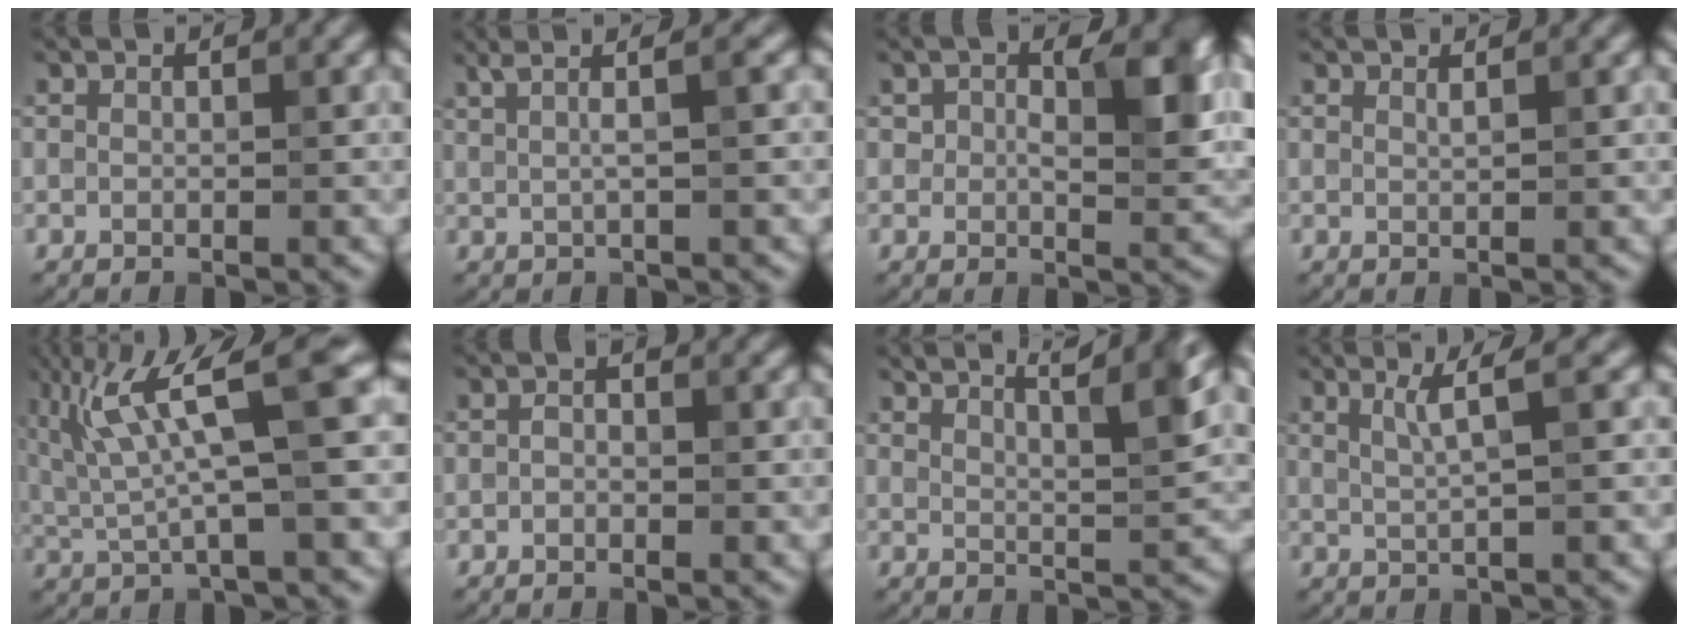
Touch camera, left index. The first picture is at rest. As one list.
[{"total": 4.3, "force": [2.2, 1.5, 3.4], "torque": [-0.038, 0.018, 0.008]}, {"total": 6.9, "force": [1.6, 4.0, 5.5], "torque": [-0.066, -0.001, 0.022]}, {"total": 0.7, "force": [0.5, 0.1, 0.4], "torque": [-0.001, -0.002, 0.009]}, {"total": 8.8, "force": [3.0, 1.4, 8.1], "torque": [-0.155, 0.015, 0.059]}, {"total": 0.8, "force": [-0.4, 0.5, 0.5], "torque": [-0.008, 0.002, -0.008]}, {"total": 5.8, "force": [4.1, 1.0, 4.0], "torque": [-0.044, 0.010, 0.053]}, {"total": 2.9, "force": [1.2, 0.4, 2.6], "torque": [-0.040, 0.004, 0.024]}]